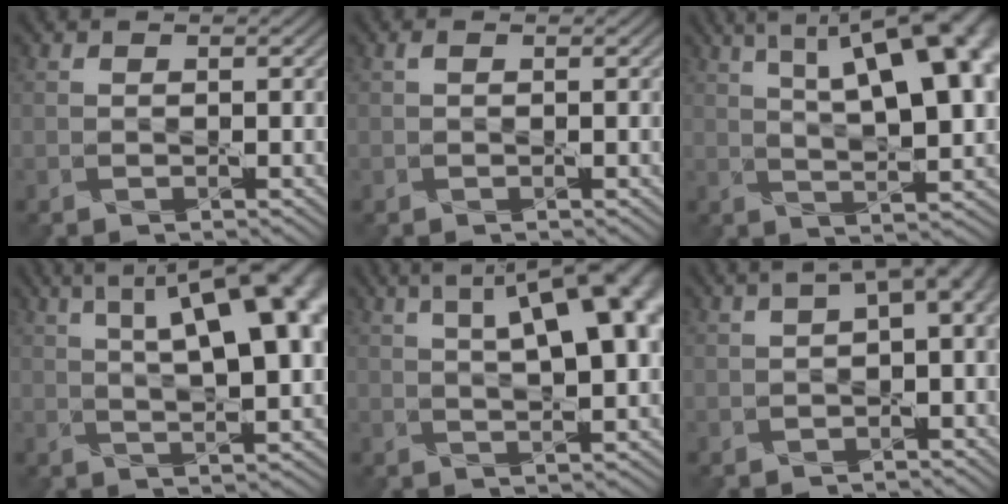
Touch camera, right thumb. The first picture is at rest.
{"total": 0.0}
{"total": 17.2, "force": [7.1, 6.7, 14.2], "torque": [-0.194, 0.051, 0.093]}
{"total": 15.8, "force": [6.1, 5.6, 13.5], "torque": [-0.184, 0.049, 0.076]}
{"total": 13.2, "force": [5.2, 4.4, 11.3], "torque": [-0.150, 0.037, 0.060]}
{"total": 4.8, "force": [1.0, 1.9, 4.3], "torque": [-0.057, 0.008, 0.015]}